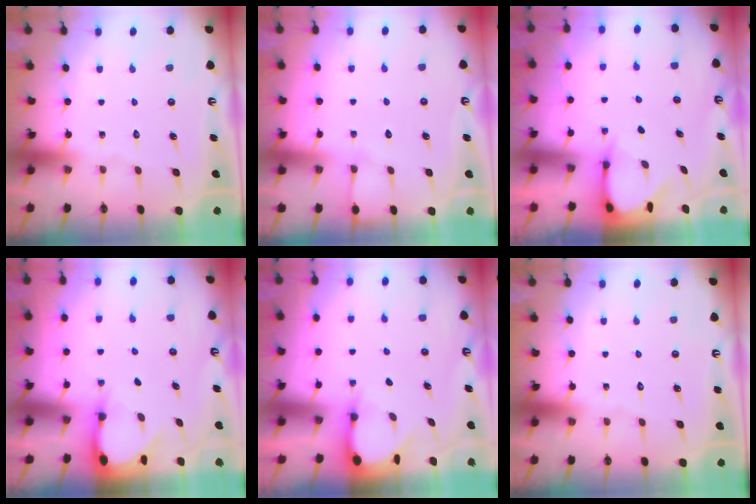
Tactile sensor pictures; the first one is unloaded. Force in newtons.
{"total": 2.7, "press": 2.7, "slide": 0.5}
{"total": 3.6, "press": 3.6, "slide": 0.4}
{"total": 3.0, "press": 3.0, "slide": 0.4}
{"total": 3.3, "press": 3.3, "slide": 0.4}
{"total": 0.0}